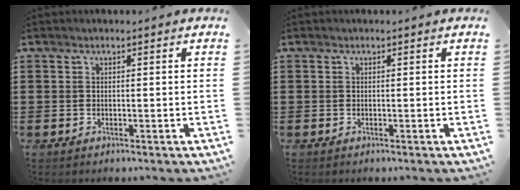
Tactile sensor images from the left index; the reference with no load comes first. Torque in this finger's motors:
{"motor_torque": [0.00, 0.00, 0.00, 0.00]}